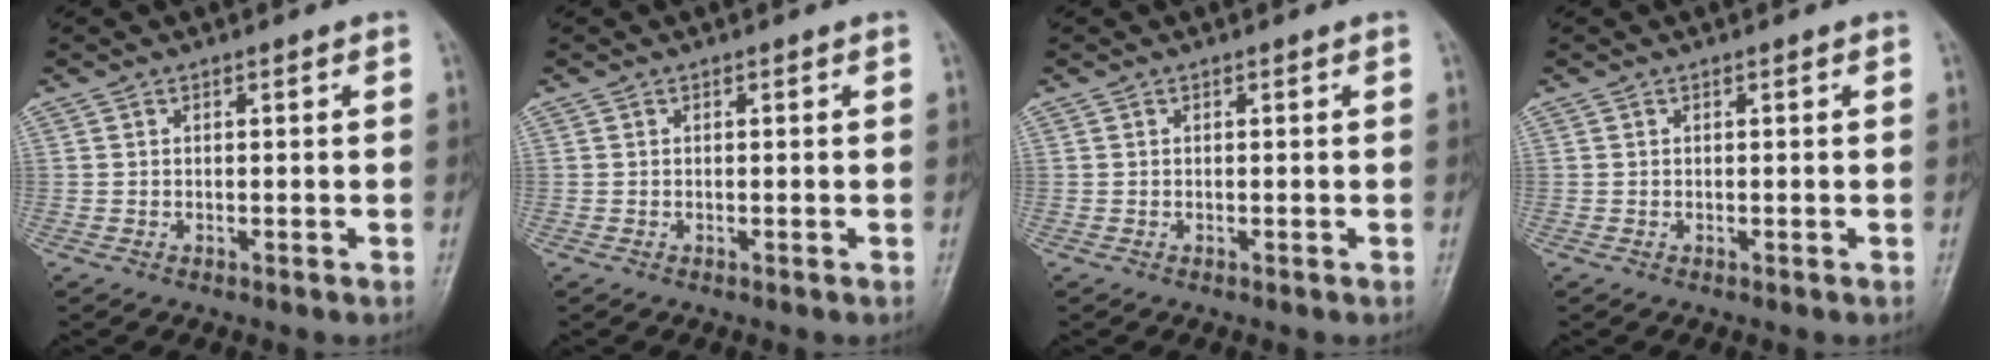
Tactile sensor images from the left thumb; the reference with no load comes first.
{"total": 0.0}
{"total": 0.0}
{"total": 0.0}